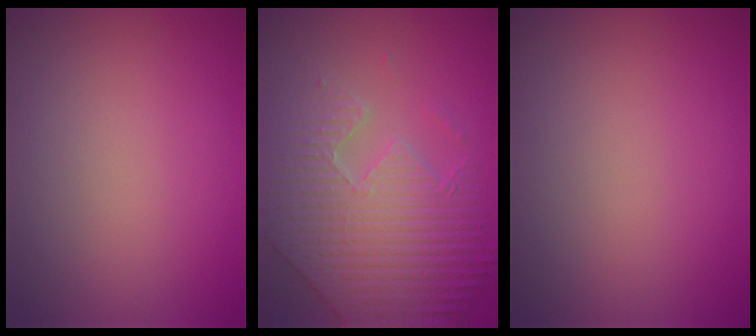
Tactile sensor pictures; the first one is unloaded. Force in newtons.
{"total": 8.9, "press": 6.6, "slide": 5.9}
{"total": 0.0}